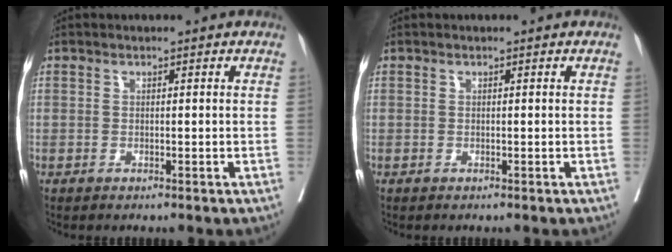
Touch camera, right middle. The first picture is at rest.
{"total": 0.0}